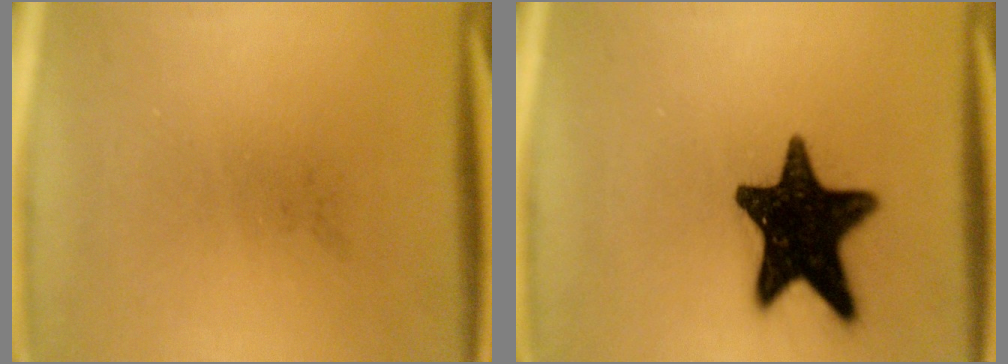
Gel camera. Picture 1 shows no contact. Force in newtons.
{"total": 17.8}